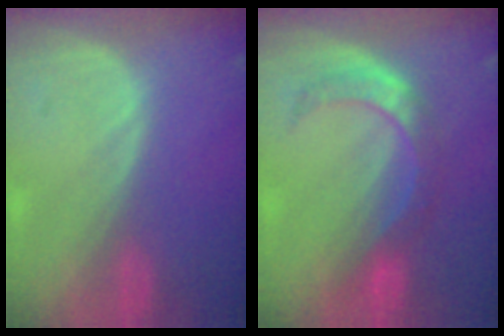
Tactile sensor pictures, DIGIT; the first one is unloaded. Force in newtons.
{"total": 6.0, "press": 5.9, "slide": 0.4}